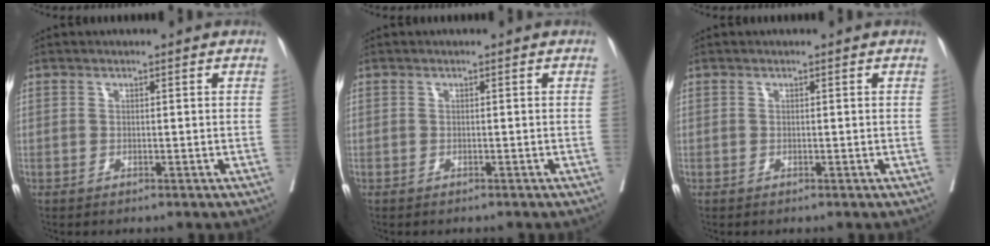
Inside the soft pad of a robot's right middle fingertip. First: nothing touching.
{"total": 0.6, "force": [-0.6, 0.1, 0.2], "torque": [-0.001, -0.001, -0.012]}
{"total": 0.0}